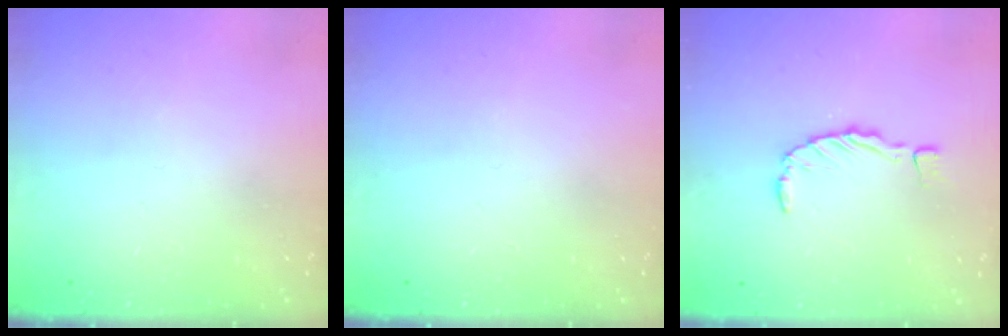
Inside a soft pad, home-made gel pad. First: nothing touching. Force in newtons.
{"total": 0.0}
{"total": 0.7, "press": 0.7, "slide": 0.2}